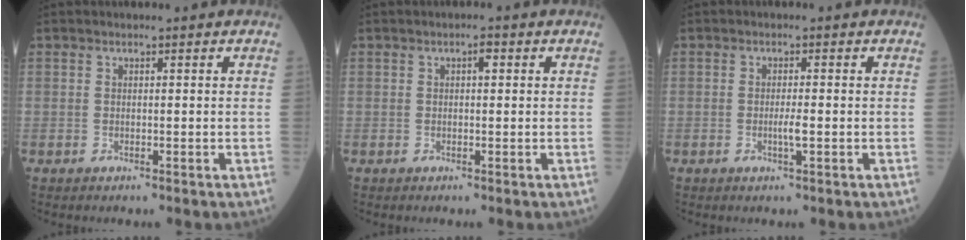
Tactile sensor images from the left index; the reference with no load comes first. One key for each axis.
{"total": 1.1, "fx": 0.2, "fy": 0.4, "fz": 1.0, "tx": -0.013, "ty": 0.000, "tz": -0.002}
{"total": 1.7, "fx": -0.6, "fy": -0.1, "fz": 1.6, "tx": -0.030, "ty": -0.006, "tz": -0.012}